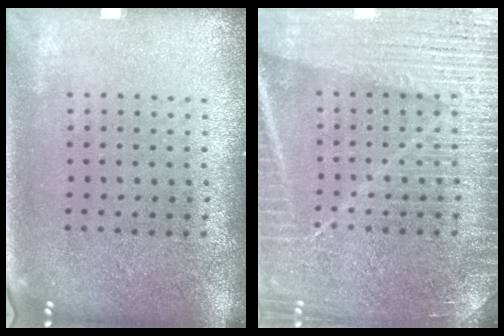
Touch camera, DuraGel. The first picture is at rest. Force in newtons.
{"total": 6.8, "press": 6.7, "slide": 1.0}